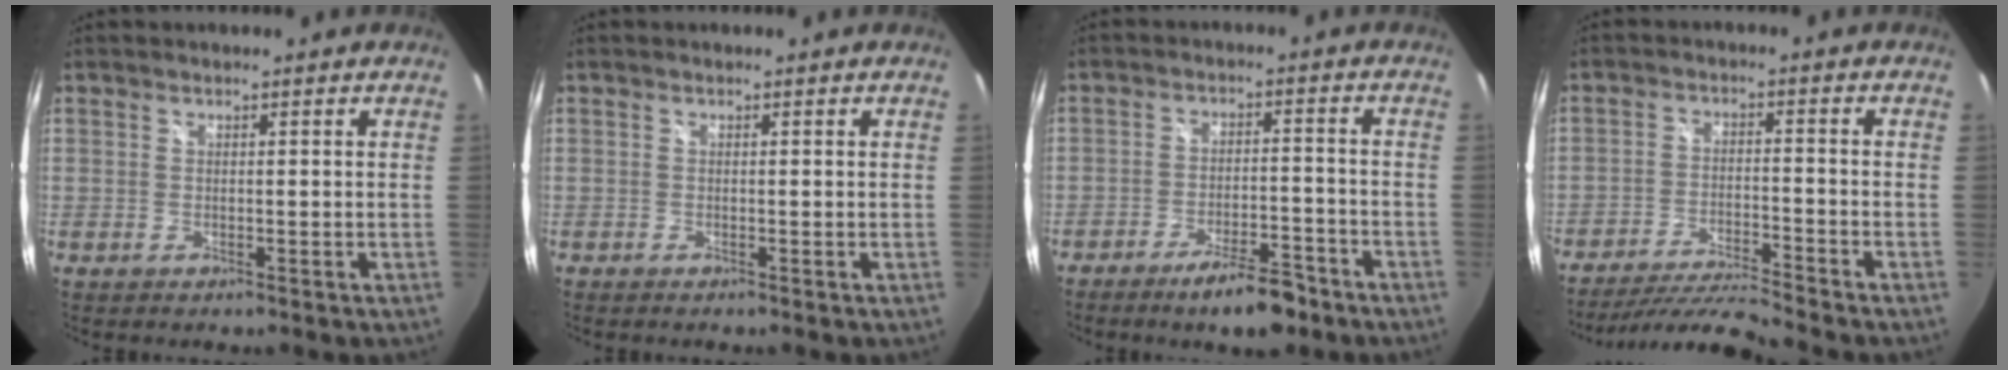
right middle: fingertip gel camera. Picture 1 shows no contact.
{"total": 0.0}
{"total": 8.1, "force": [-6.0, 2.3, 4.9], "torque": [-0.091, 0.001, -0.089]}
{"total": 9.1, "force": [-8.6, -1.2, 2.8], "torque": [-0.076, -0.004, -0.155]}